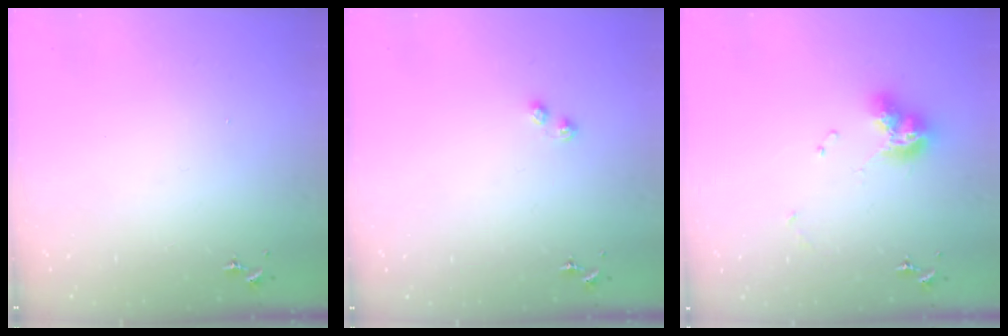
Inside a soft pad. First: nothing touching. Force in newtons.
{"total": 3.9, "press": 3.9, "slide": 0.5}
{"total": 11.9, "press": 11.8, "slide": 1.4}